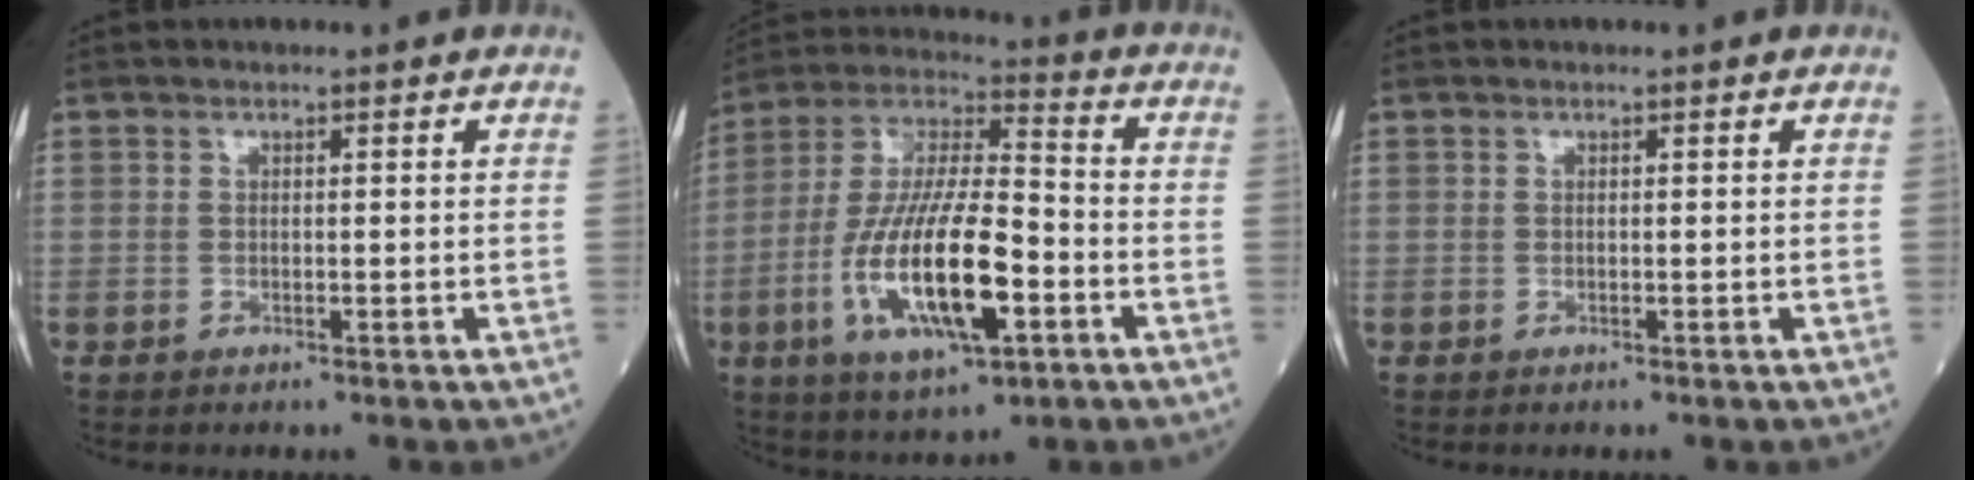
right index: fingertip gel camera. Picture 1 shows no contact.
{"total": 18.6, "force": [-5.6, 4.9, 17.0], "torque": [-0.347, -0.011, -0.097]}
{"total": 0.0}